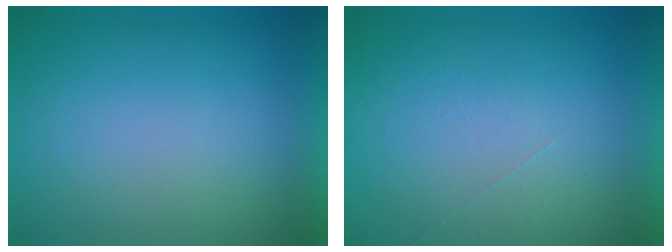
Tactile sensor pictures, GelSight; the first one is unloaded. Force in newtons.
{"total": 1.1}